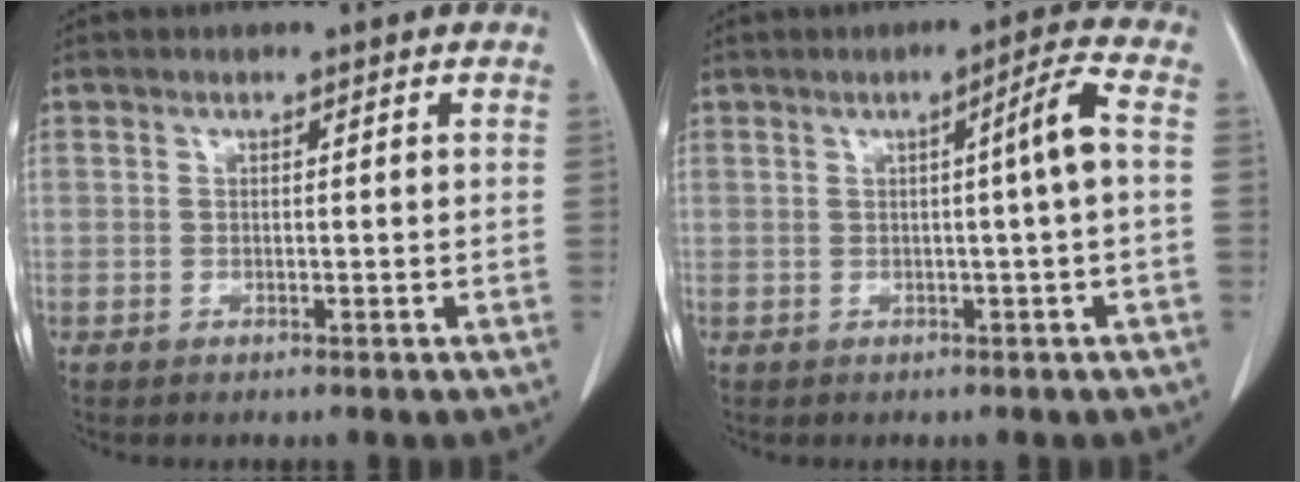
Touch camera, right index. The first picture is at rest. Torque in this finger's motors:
{"motor_torque": [0.53, -0.04, 0.03, 0.03]}